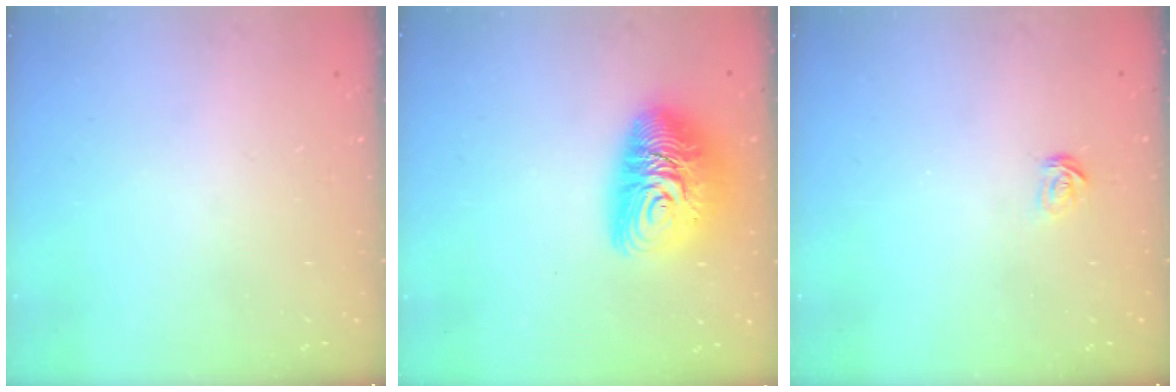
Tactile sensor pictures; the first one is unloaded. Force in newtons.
{"total": 13.9, "press": 13.9, "slide": 1.1}
{"total": 2.3, "press": 2.3, "slide": 0.2}